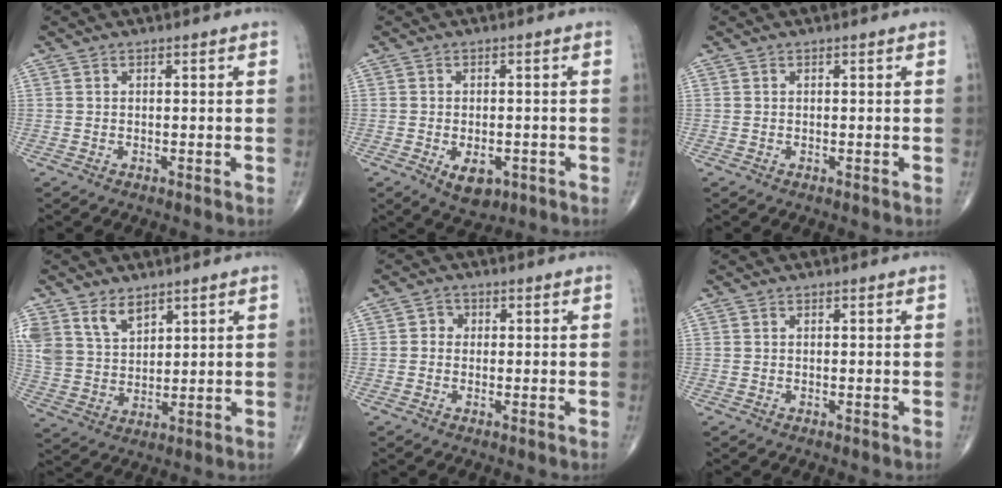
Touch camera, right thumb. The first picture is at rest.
{"total": 5.3, "force": [-1.9, 3.1, 3.8], "torque": [-0.052, 0.002, -0.018]}
{"total": 0.0}
{"total": 9.0, "force": [5.7, 5.5, 4.2], "torque": [-0.066, -0.023, 0.121]}
{"total": 2.0, "force": [0.0, 1.8, 0.8], "torque": [0.002, 0.006, -0.006]}
{"total": 0.0}